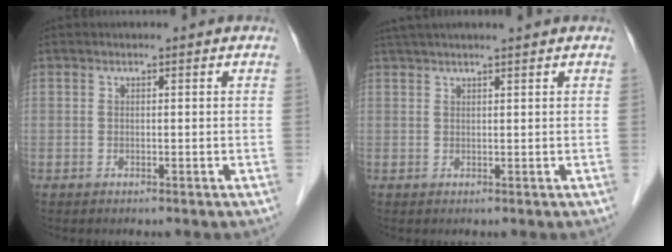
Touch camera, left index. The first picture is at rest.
{"total": 6.6, "force": [5.7, -0.2, 3.3], "torque": [-0.050, 0.034, 0.088]}